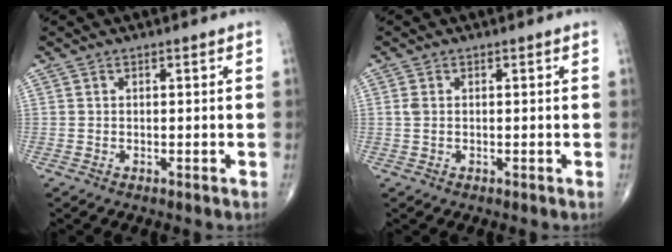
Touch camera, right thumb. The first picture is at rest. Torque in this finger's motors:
{"motor_torque": [0.05, -0.15, 0.23, 0.09, 0.04]}